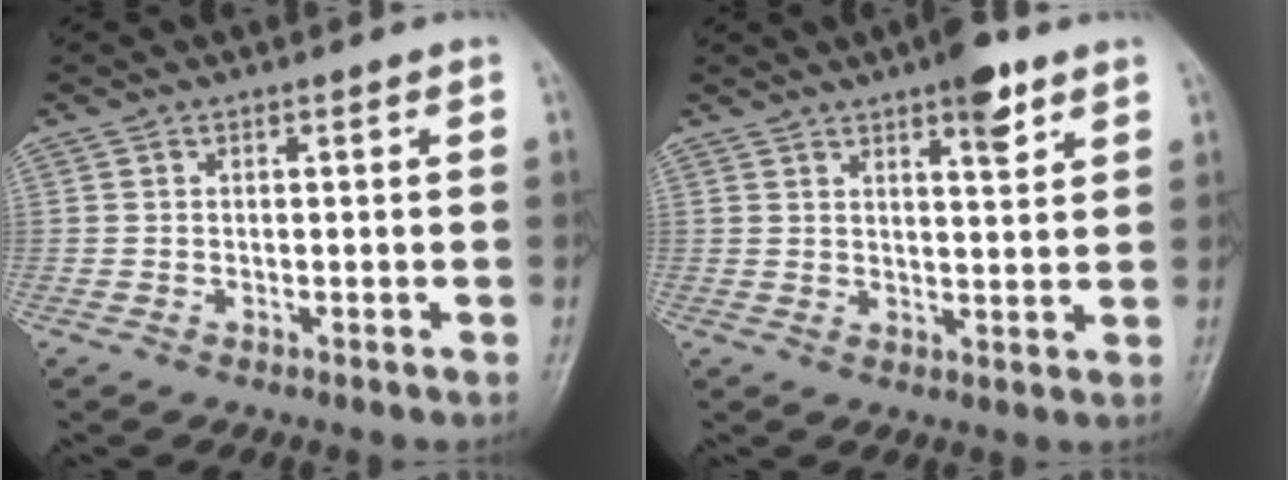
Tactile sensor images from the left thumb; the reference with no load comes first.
{"total": 6.8, "force": [4.2, 1.9, 4.9], "torque": [-0.059, -0.021, 0.058]}